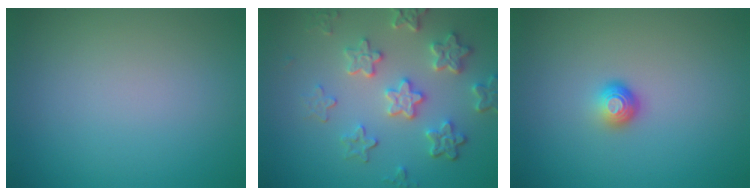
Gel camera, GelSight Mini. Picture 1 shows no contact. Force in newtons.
{"total": 5.4, "press": 4.2, "slide": 3.3}
{"total": 1.6, "press": 1.1, "slide": 1.2}